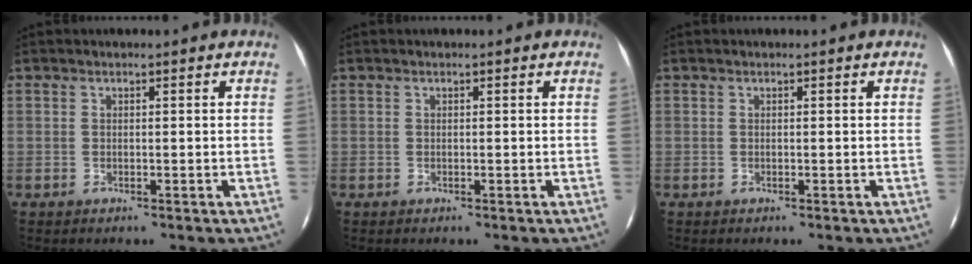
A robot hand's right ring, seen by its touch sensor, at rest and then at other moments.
{"total": 0.0}
{"total": 0.0}